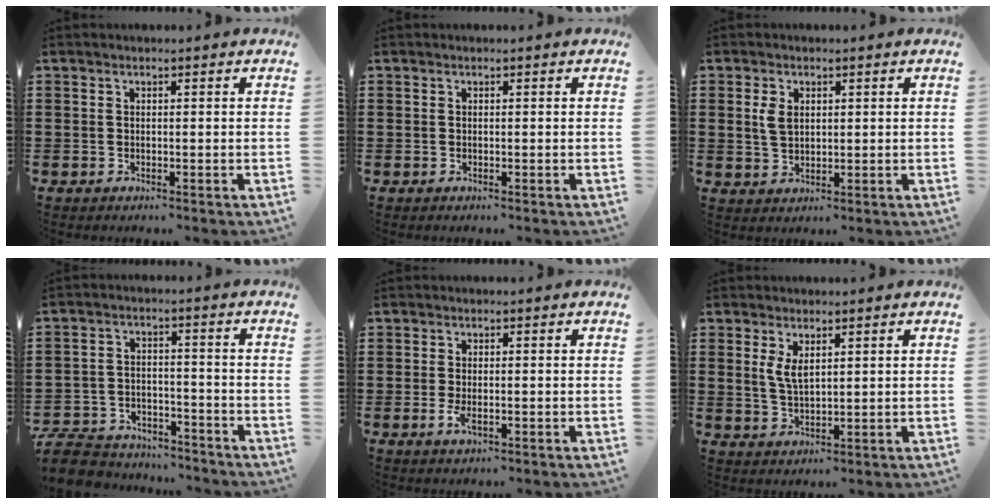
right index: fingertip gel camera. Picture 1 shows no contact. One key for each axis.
{"total": 0.0}
{"total": 3.3, "fx": 0.9, "fy": 2.0, "fz": 2.4, "tx": -0.053, "ty": 0.006, "tz": 0.016}
{"total": 6.7, "fx": -6.4, "fy": 1.5, "fz": 1.1, "tx": -0.031, "ty": 0.010, "tz": -0.128}
{"total": 2.1, "fx": -0.5, "fy": 0.7, "fz": 1.9, "tx": -0.050, "ty": -0.010, "tz": -0.013}
{"total": 3.4, "fx": 1.4, "fy": 1.5, "fz": 2.7, "tx": -0.057, "ty": 0.003, "tz": 0.026}